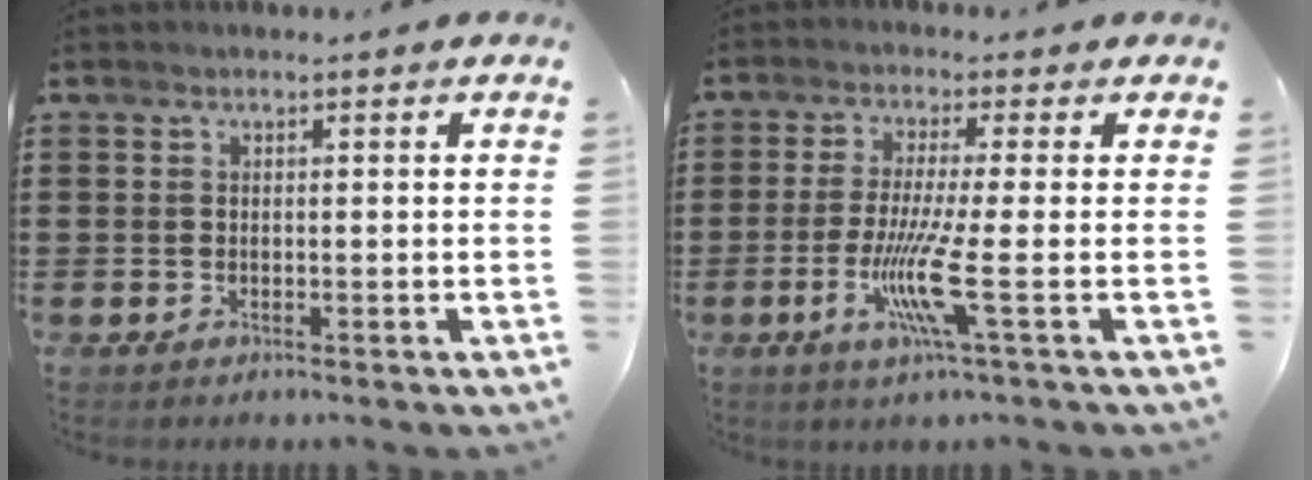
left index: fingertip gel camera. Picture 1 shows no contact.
{"total": 8.5, "force": [-2.6, -0.5, 8.1], "torque": [-0.171, -0.024, -0.055]}